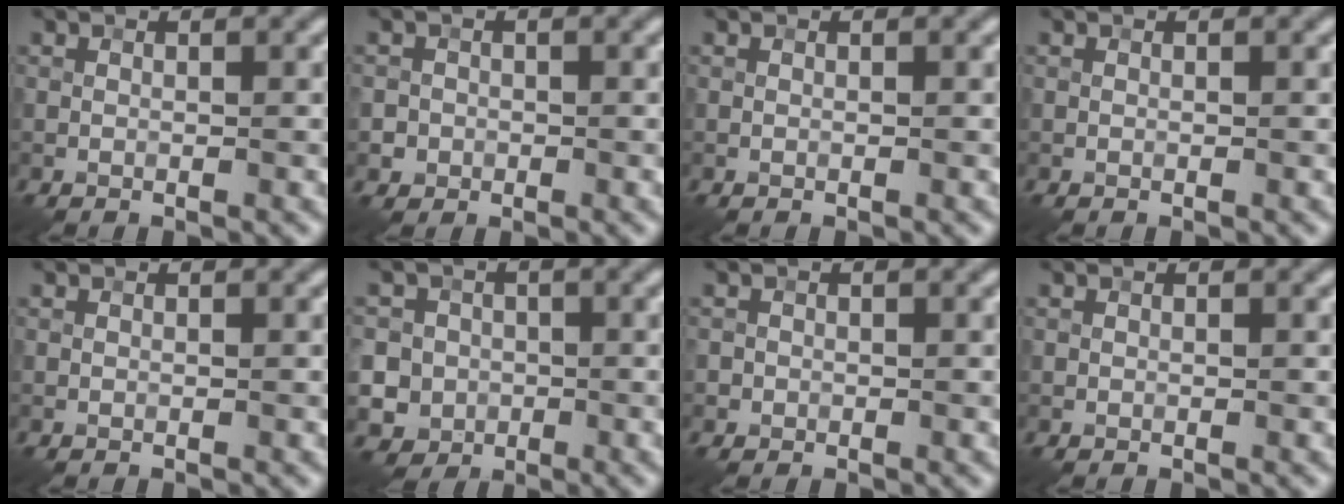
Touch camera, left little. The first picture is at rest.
{"total": 1.6, "force": [-0.6, 1.4, 0.0], "torque": [0.015, 0.003, -0.010]}
{"total": 0.0}
{"total": 0.0}
{"total": 0.0}
{"total": 6.3, "force": [-1.3, 6.1, 1.4], "torque": [-0.017, 0.003, -0.053]}
{"total": 0.8, "force": [-0.2, 0.7, -0.1], "torque": [0.012, -0.004, -0.004]}
{"total": 0.0}